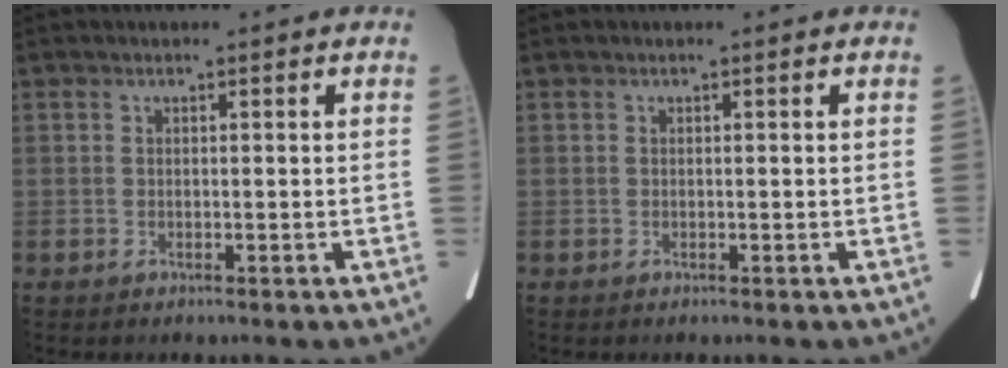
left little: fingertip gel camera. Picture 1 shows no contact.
{"total": 0.0}